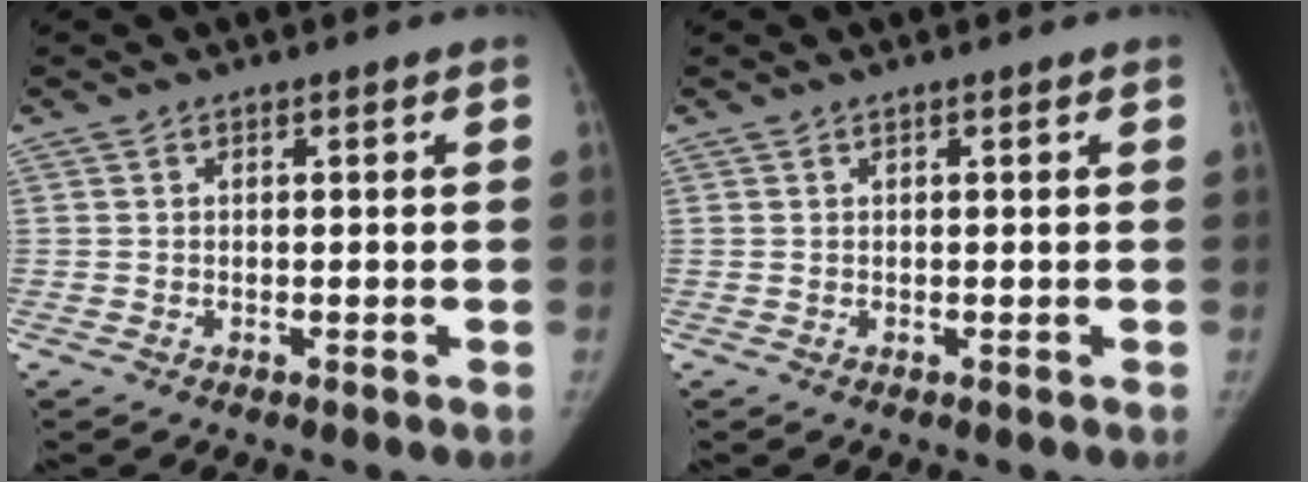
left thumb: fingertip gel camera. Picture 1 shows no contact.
{"total": 0.0}